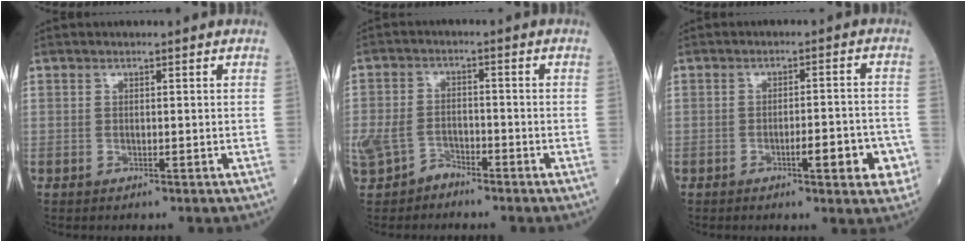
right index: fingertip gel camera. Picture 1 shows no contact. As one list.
[{"total": 7.8, "force": [-4.7, 5.5, 3.1], "torque": [-0.083, 0.012, -0.083]}, {"total": 6.5, "force": [-2.6, 1.3, 5.8], "torque": [-0.070, 0.006, -0.031]}]